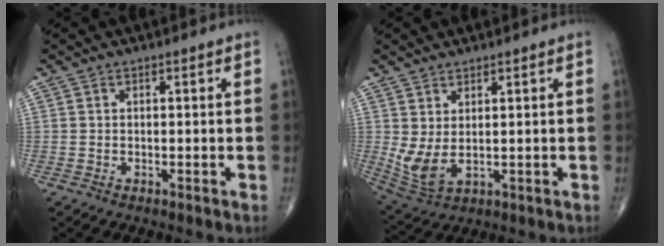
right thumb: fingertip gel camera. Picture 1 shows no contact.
{"total": 6.2, "force": [1.0, 2.9, 5.4], "torque": [-0.121, -0.011, 0.035]}